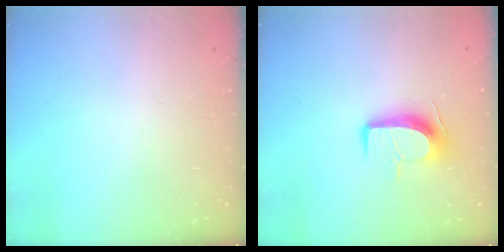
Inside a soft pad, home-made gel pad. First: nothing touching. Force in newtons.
{"total": 10.5, "press": 10.5, "slide": 0.9}